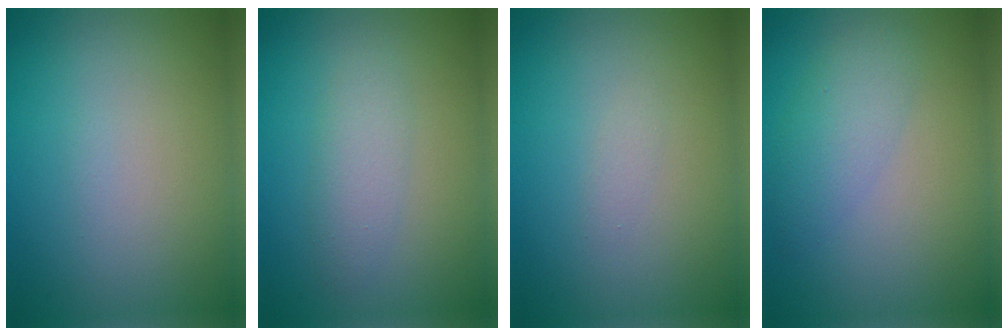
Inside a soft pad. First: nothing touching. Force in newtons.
{"total": 2.2, "press": 2.2, "slide": 0.2}
{"total": 0.6, "press": 0.6, "slide": 0.0}
{"total": 2.7, "press": 2.7, "slide": 0.1}